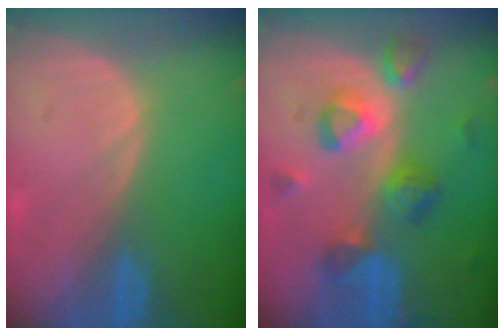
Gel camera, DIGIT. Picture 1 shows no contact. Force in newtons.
{"total": 8.7, "press": 8.0, "slide": 3.5}